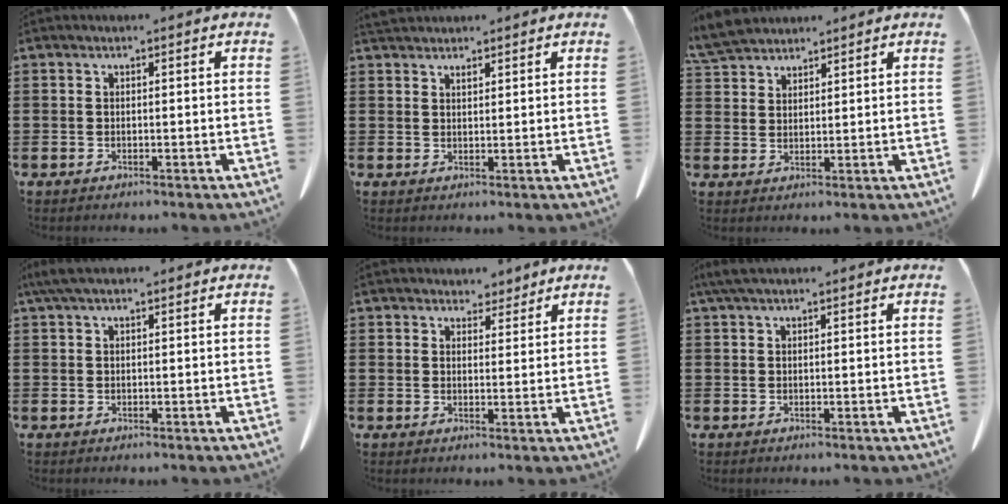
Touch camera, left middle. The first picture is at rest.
{"total": 2.0, "force": [1.8, 0.6, 0.4], "torque": [-0.013, 0.002, 0.036]}
{"total": 5.1, "force": [4.6, 1.4, 1.5], "torque": [-0.046, -0.004, 0.089]}
{"total": 2.7, "force": [1.6, 0.7, 2.1], "torque": [-0.044, 0.005, 0.029]}
{"total": 3.8, "force": [3.6, 1.3, 0.4], "torque": [-0.010, -0.008, 0.067]}
{"total": 2.7, "force": [1.8, 0.6, 1.9], "torque": [-0.042, 0.005, 0.034]}